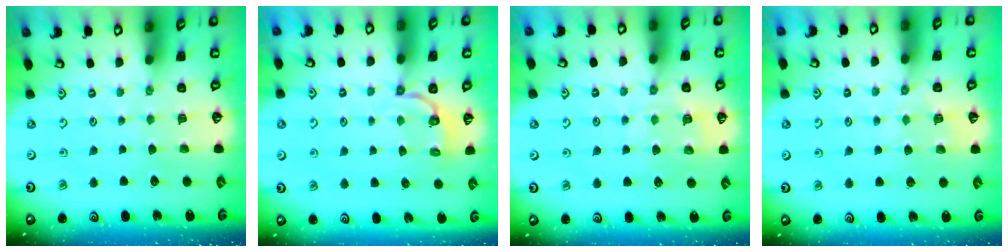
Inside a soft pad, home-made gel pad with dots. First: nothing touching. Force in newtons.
{"total": 3.5, "press": 2.1, "slide": 2.9}
{"total": 8.6, "press": 8.6, "slide": 0.2}
{"total": 5.9, "press": 5.8, "slide": 1.0}